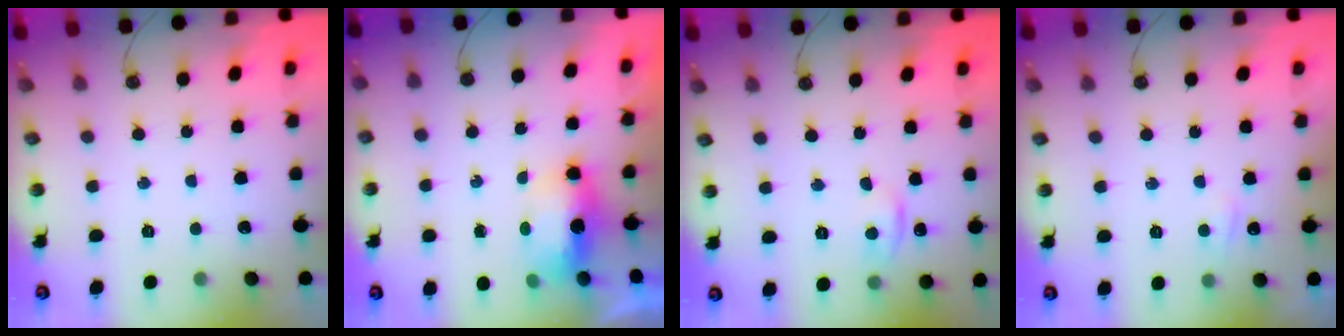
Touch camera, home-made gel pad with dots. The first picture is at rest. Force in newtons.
{"total": 15.7, "press": 8.7, "slide": 13.1}
{"total": 4.7, "press": 4.6, "slide": 0.6}
{"total": 3.5, "press": 3.4, "slide": 0.7}